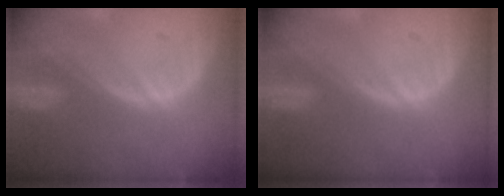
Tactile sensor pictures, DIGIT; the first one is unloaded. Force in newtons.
{"total": 0.0}